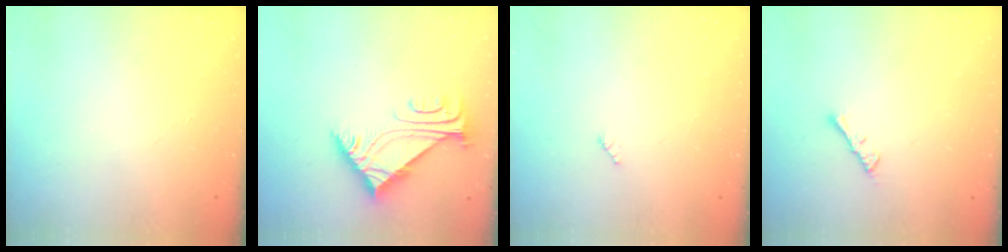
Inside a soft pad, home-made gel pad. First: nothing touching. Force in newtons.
{"total": 5.5, "press": 5.4, "slide": 0.9}
{"total": 2.5, "press": 2.5, "slide": 0.3}
{"total": 2.3, "press": 2.2, "slide": 0.4}